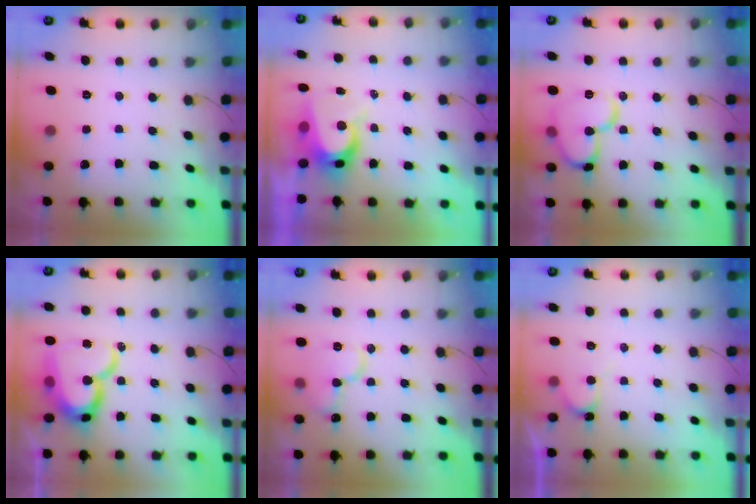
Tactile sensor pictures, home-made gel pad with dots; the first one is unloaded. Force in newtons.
{"total": 8.3, "press": 8.3, "slide": 0.7}
{"total": 14.1, "press": 13.9, "slide": 2.0}
{"total": 18.8, "press": 18.8, "slide": 1.8}
{"total": 12.9, "press": 12.8, "slide": 1.7}
{"total": 4.0, "press": 3.9, "slide": 0.4}